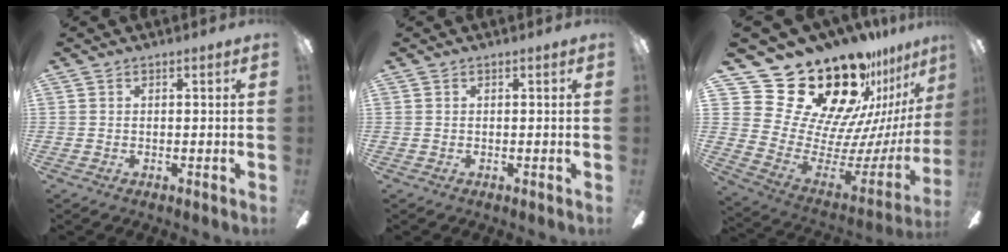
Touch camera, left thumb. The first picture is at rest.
{"total": 0.0}
{"total": 29.0, "force": [19.8, 15.1, 14.8], "torque": [-0.228, -0.182, 0.409]}